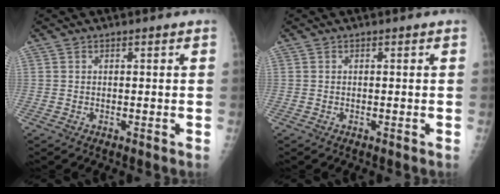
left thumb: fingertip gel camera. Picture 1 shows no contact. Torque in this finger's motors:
{"motor_torque": [0.00, 0.00, 0.00, 0.00, 0.00]}